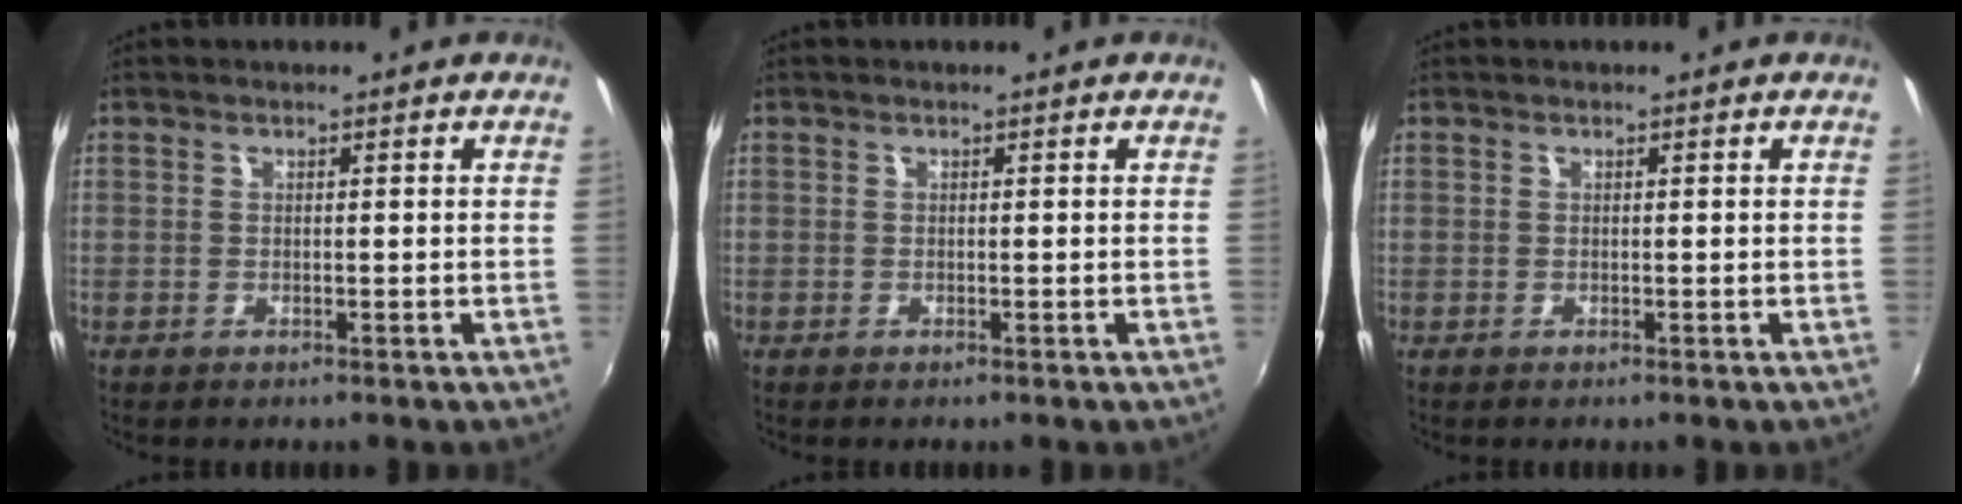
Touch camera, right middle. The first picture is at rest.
{"total": 0.0}
{"total": 0.0}